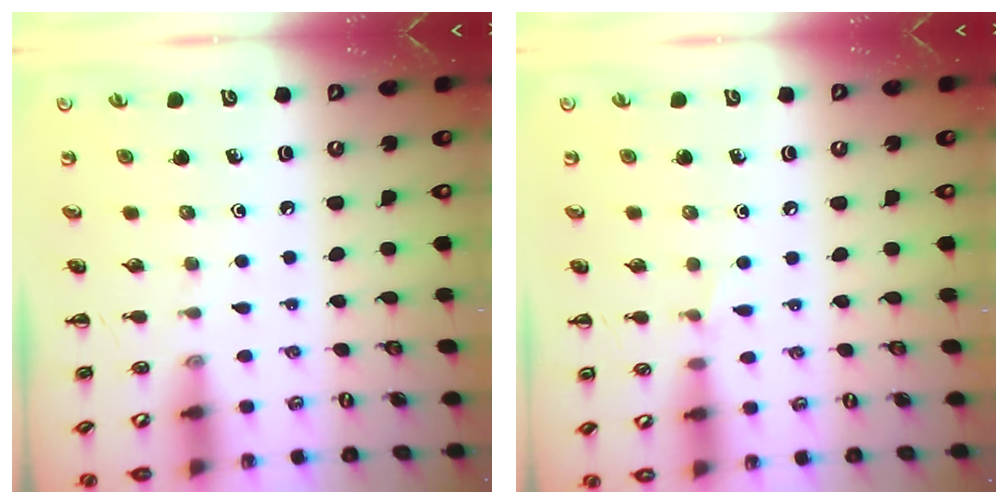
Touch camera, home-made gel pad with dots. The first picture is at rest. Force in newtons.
{"total": 3.5, "press": 3.4, "slide": 1.1}